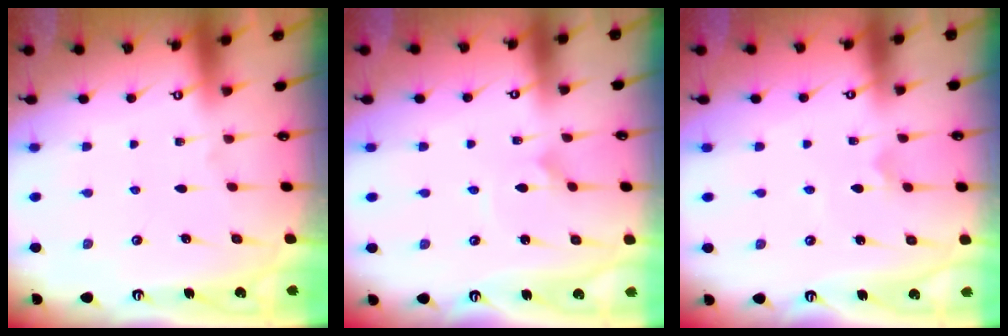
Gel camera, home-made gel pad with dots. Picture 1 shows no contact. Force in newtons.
{"total": 2.1, "press": 2.1, "slide": 0.0}
{"total": 2.5, "press": 2.5, "slide": 0.3}